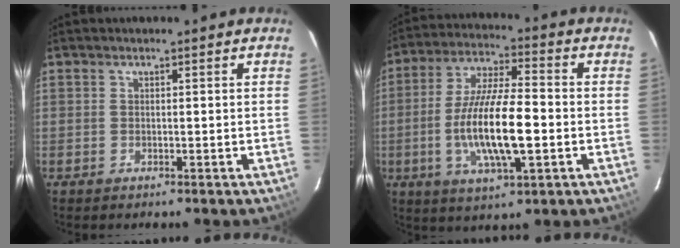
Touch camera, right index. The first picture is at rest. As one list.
[{"total": 15.1, "force": [-3.1, 3.8, 14.3], "torque": [-0.278, -0.009, -0.057]}]